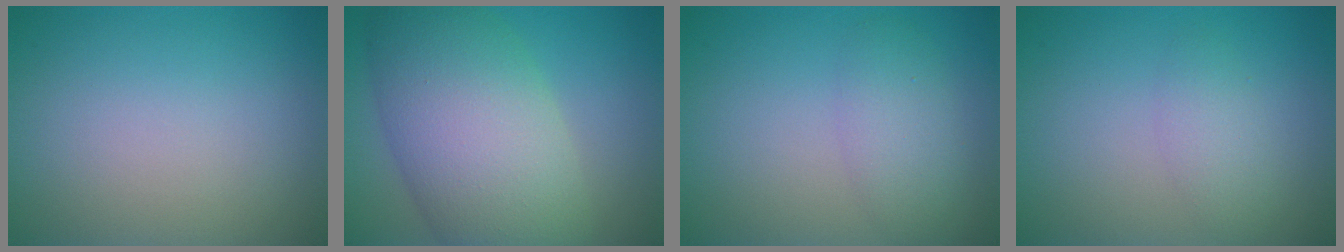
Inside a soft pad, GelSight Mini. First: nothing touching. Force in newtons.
{"total": 11.1, "press": 11.1, "slide": 0.6}
{"total": 2.8, "press": 2.8, "slide": 0.0}
{"total": 1.8, "press": 1.8, "slide": 0.1}